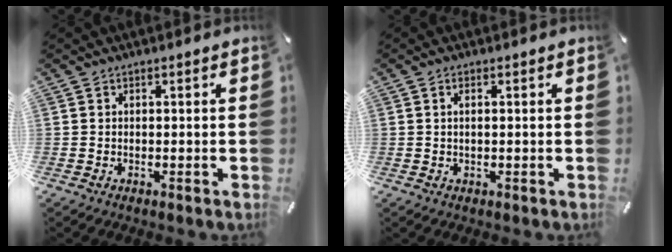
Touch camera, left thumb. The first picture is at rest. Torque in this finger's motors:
{"motor_torque": [-0.30, -0.48, -0.12, 0.09, -0.04]}